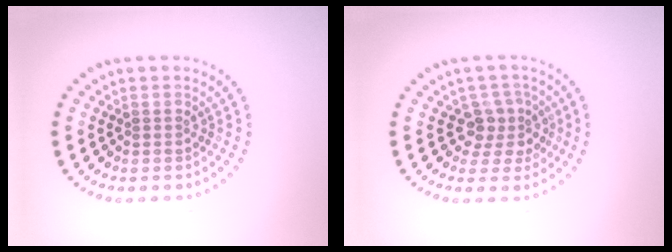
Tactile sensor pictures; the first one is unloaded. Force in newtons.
{"total": 2.8, "press": 2.2, "slide": 1.7}